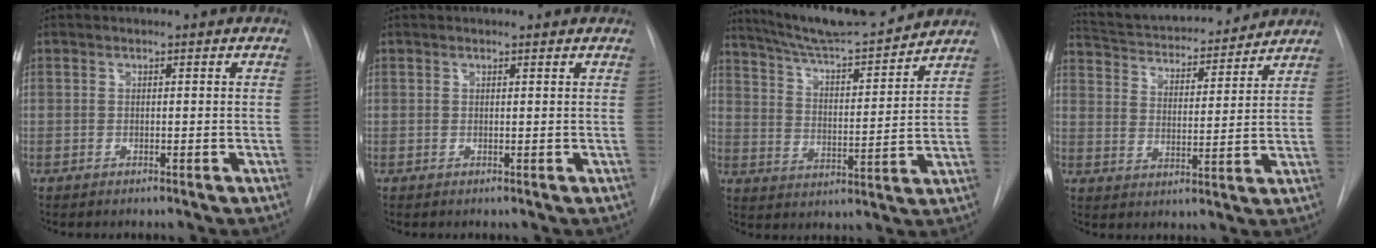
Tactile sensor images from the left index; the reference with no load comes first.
{"total": 0.7, "force": [-0.7, -0.1, -0.2], "torque": [-0.004, 0.002, -0.014]}
{"total": 15.1, "force": [13.8, 1.0, 6.1], "torque": [-0.103, 0.000, 0.218]}
{"total": 16.2, "force": [14.9, 3.3, 5.4], "torque": [-0.090, 0.013, 0.223]}